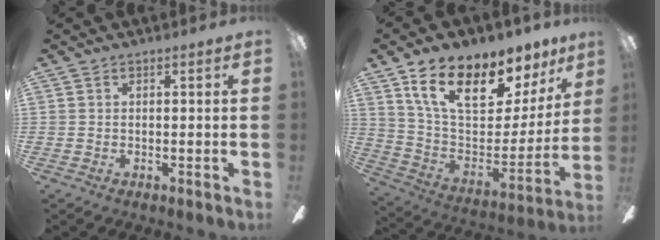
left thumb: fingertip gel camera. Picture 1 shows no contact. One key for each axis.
{"total": 18.8, "fx": 12.3, "fy": 8.4, "fz": 11.4, "tx": -0.196, "ty": -0.076, "tz": 0.214}